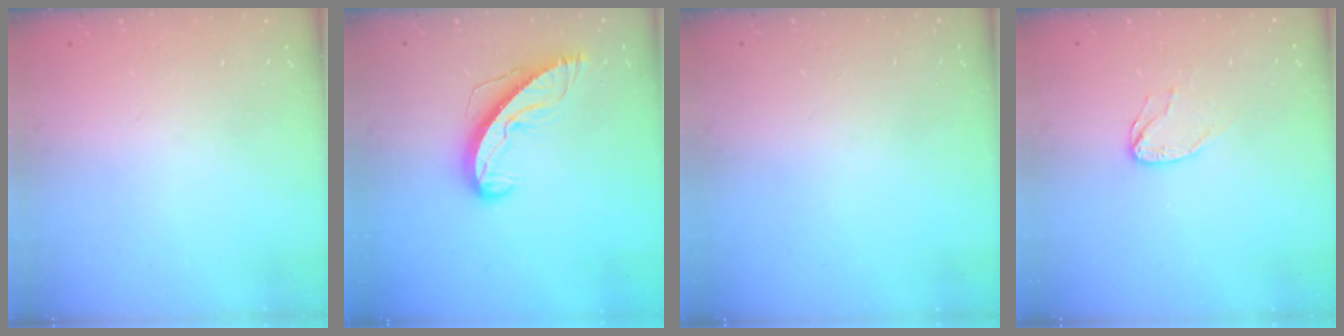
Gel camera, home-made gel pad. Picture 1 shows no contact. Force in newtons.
{"total": 9.2, "press": 9.2, "slide": 0.3}
{"total": 0.0}
{"total": 5.6, "press": 5.6, "slide": 0.5}